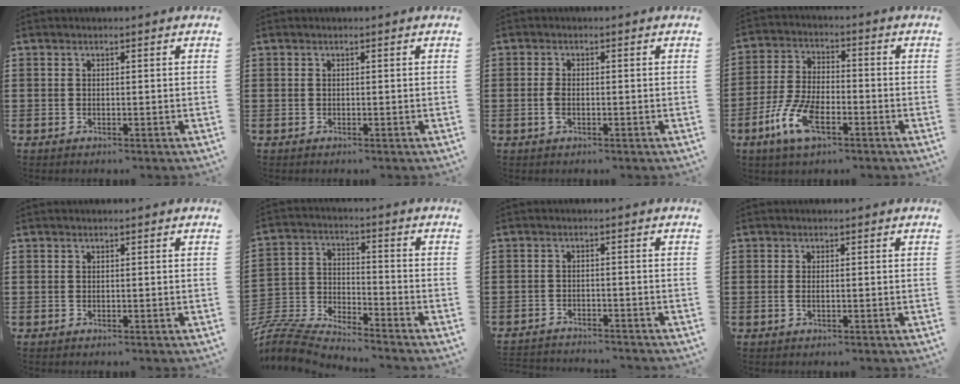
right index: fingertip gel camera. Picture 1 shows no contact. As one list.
[{"total": 0.0}, {"total": 2.0, "force": [-0.5, 0.8, 1.8], "torque": [-0.050, -0.007, -0.014]}, {"total": 8.6, "force": [-4.2, 3.6, 6.6], "torque": [-0.161, -0.009, -0.082]}, {"total": 0.0}, {"total": 6.4, "force": [-6.4, 0.6, 0.8], "torque": [-0.045, -0.011, -0.138]}, {"total": 2.4, "force": [-2.3, 0.1, -0.2], "torque": [-0.005, 0.000, -0.052]}, {"total": 0.7, "force": [-0.1, 0.2, 0.7], "torque": [-0.015, -0.002, -0.002]}]